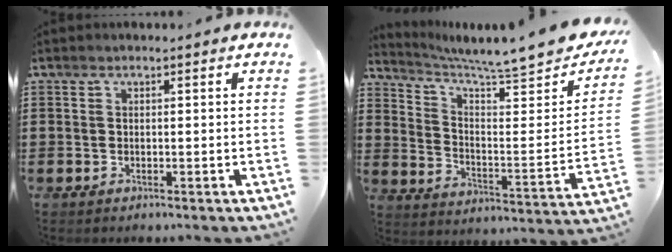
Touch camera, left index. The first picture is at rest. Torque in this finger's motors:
{"motor_torque": [1.85, -0.29, 0.14, 0.03]}